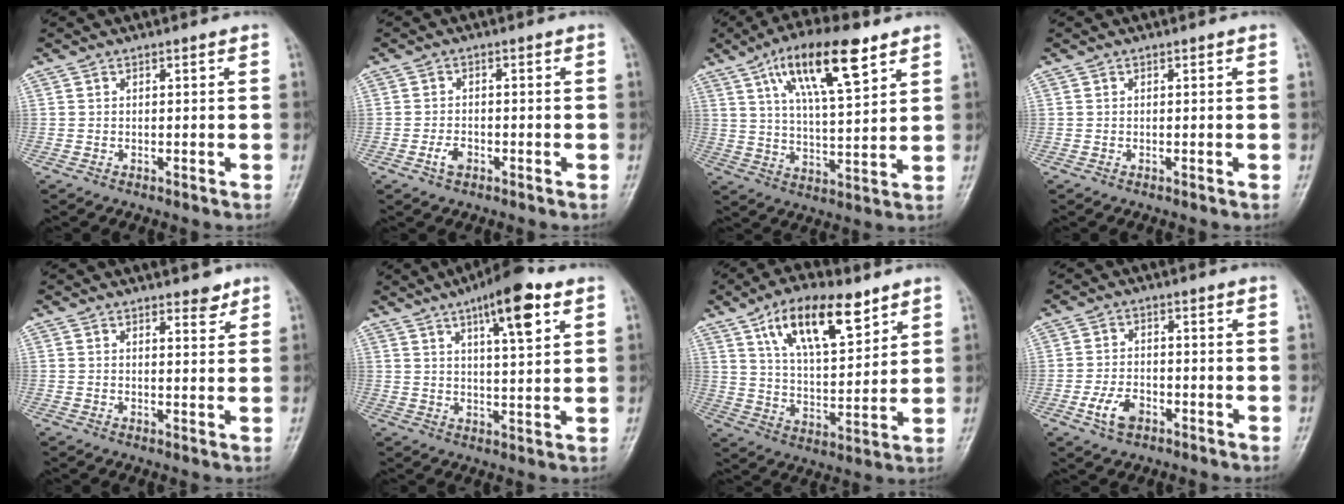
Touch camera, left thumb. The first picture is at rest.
{"total": 2.7, "force": [-1.4, 1.7, 1.7], "torque": [-0.030, 0.008, -0.025]}
{"total": 15.8, "force": [8.3, 4.8, 12.5], "torque": [-0.197, -0.024, 0.145]}
{"total": 0.0}
{"total": 2.9, "force": [2.2, 1.2, 1.5], "torque": [-0.006, -0.015, 0.031]}
{"total": 11.6, "force": [5.9, 3.0, 9.5], "torque": [-0.130, -0.019, 0.087]}
{"total": 15.6, "force": [8.9, 6.4, 11.2], "torque": [-0.160, -0.036, 0.158]}
{"total": 5.2, "force": [-2.4, 3.2, 3.3], "torque": [-0.060, 0.012, -0.046]}